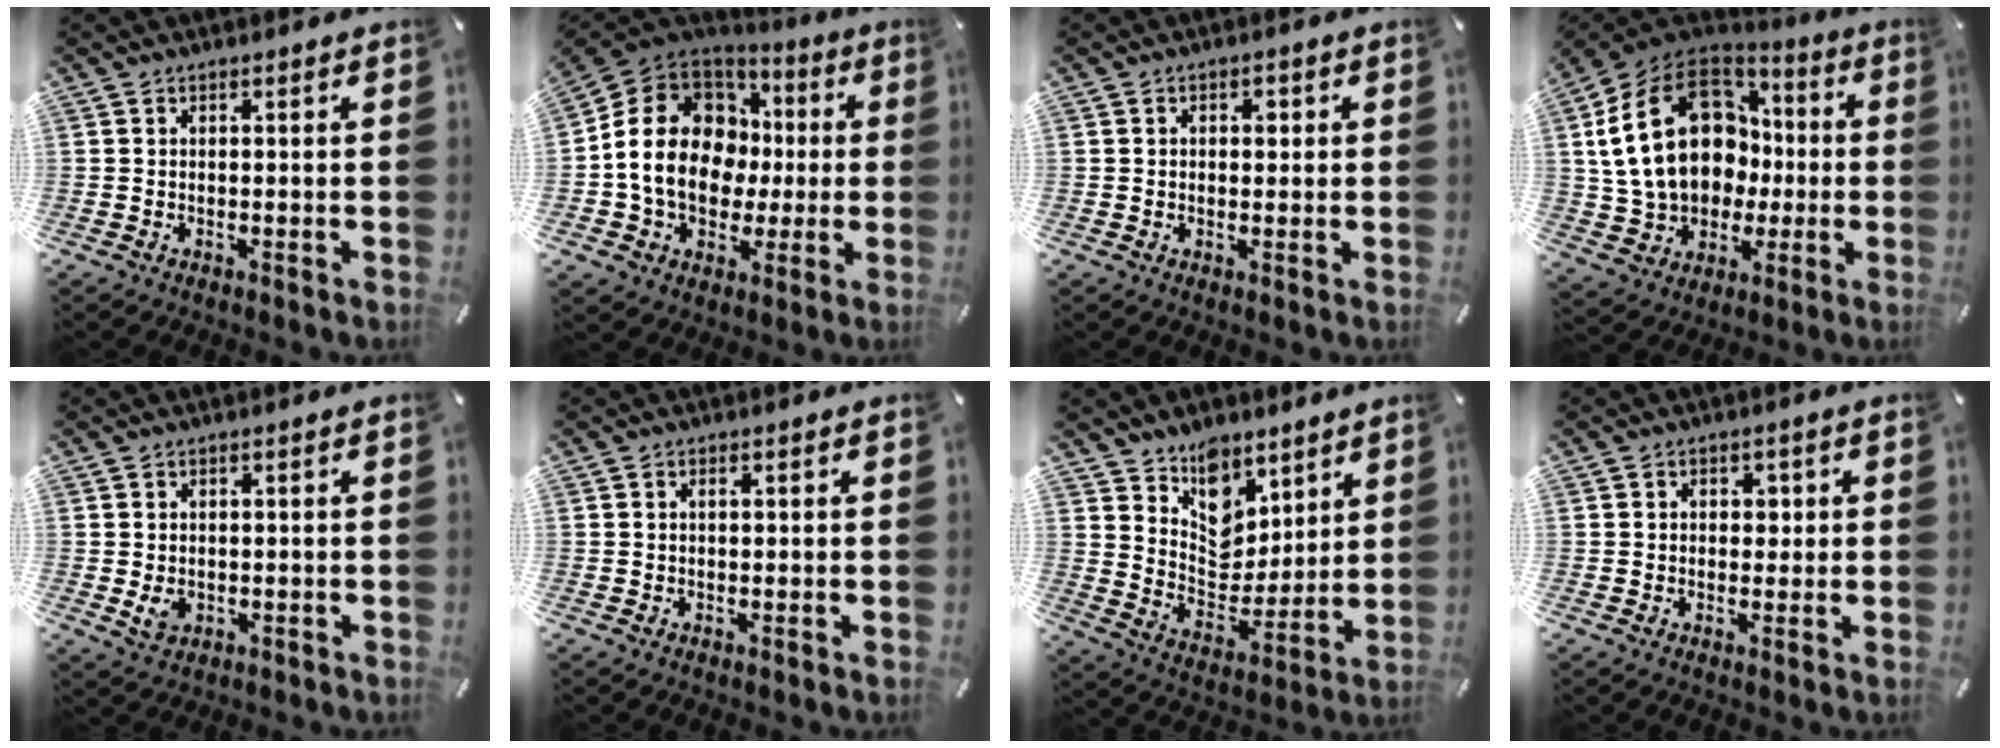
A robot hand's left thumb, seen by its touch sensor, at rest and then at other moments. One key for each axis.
{"total": 18.6, "fx": -0.5, "fy": 15.2, "fz": 10.6, "tx": -0.218, "ty": 0.007, "tz": -0.007}
{"total": 2.0, "fx": 0.1, "fy": 1.5, "fz": 1.3, "tx": -0.012, "ty": 0.003, "tz": -0.005}
{"total": 24.0, "fx": 3.7, "fy": 18.1, "fz": 15.3, "tx": -0.313, "ty": -0.005, "tz": 0.082}
{"total": 3.0, "fx": -0.3, "fy": 2.5, "fz": 1.6, "tx": -0.027, "ty": -0.002, "tz": -0.007}
{"total": 1.0, "fx": 0.2, "fy": 0.6, "fz": 0.7, "tx": -0.007, "ty": 0.001, "tz": 0.000}
{"total": 10.6, "fx": 7.6, "fy": 7.0, "fz": 2.4, "tx": -0.040, "ty": -0.068, "tz": 0.146}
{"total": 2.6, "fx": 0.1, "fy": 2.2, "fz": 1.4, "tx": -0.008, "ty": -0.003, "tz": -0.008}